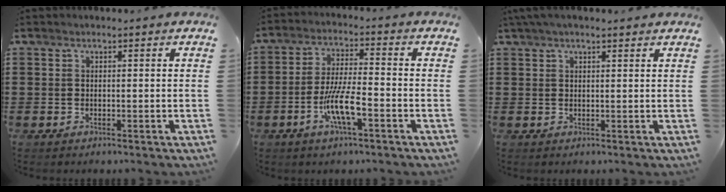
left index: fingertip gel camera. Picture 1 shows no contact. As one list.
[{"total": 7.7, "force": [-3.2, 1.6, 6.8], "torque": [-0.143, -0.007, -0.064]}, {"total": 2.2, "force": [1.6, 0.3, 1.4], "torque": [-0.029, 0.005, 0.030]}]